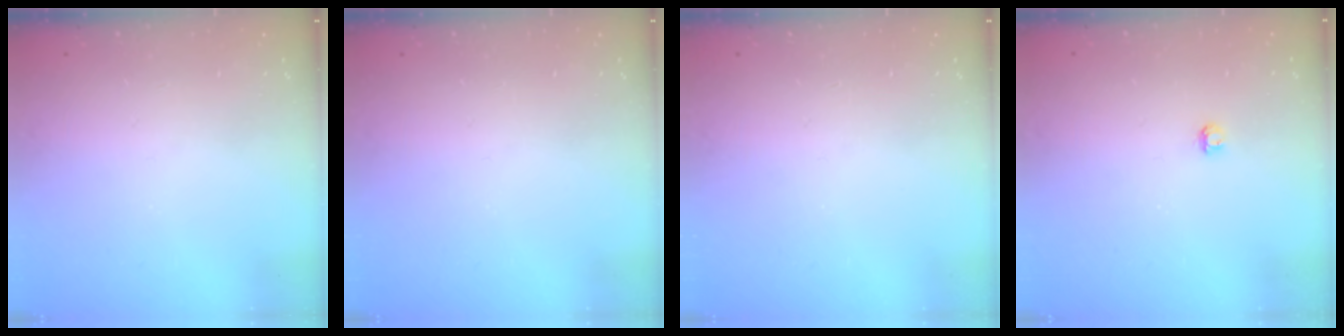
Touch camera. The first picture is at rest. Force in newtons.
{"total": 0.0}
{"total": 0.0}
{"total": 2.9, "press": 2.9, "slide": 0.3}